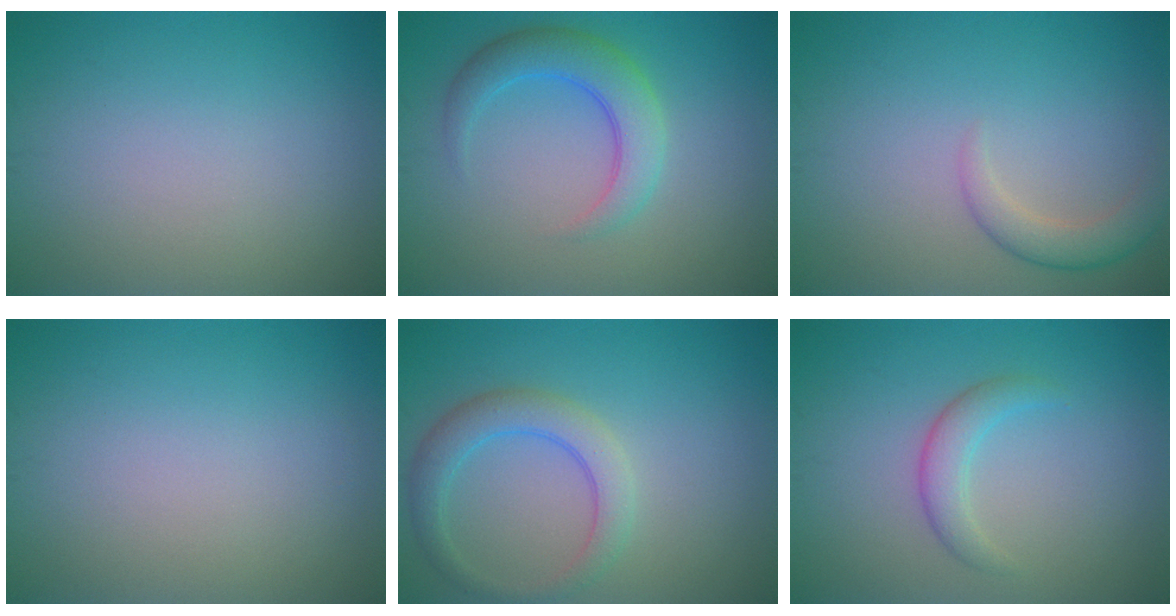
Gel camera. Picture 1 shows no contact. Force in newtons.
{"total": 4.2, "press": 4.2, "slide": 0.1}
{"total": 2.4, "press": 2.4, "slide": 0.2}
{"total": 0.0}
{"total": 3.6, "press": 3.6, "slide": 0.2}
{"total": 2.2, "press": 2.2, "slide": 0.2}